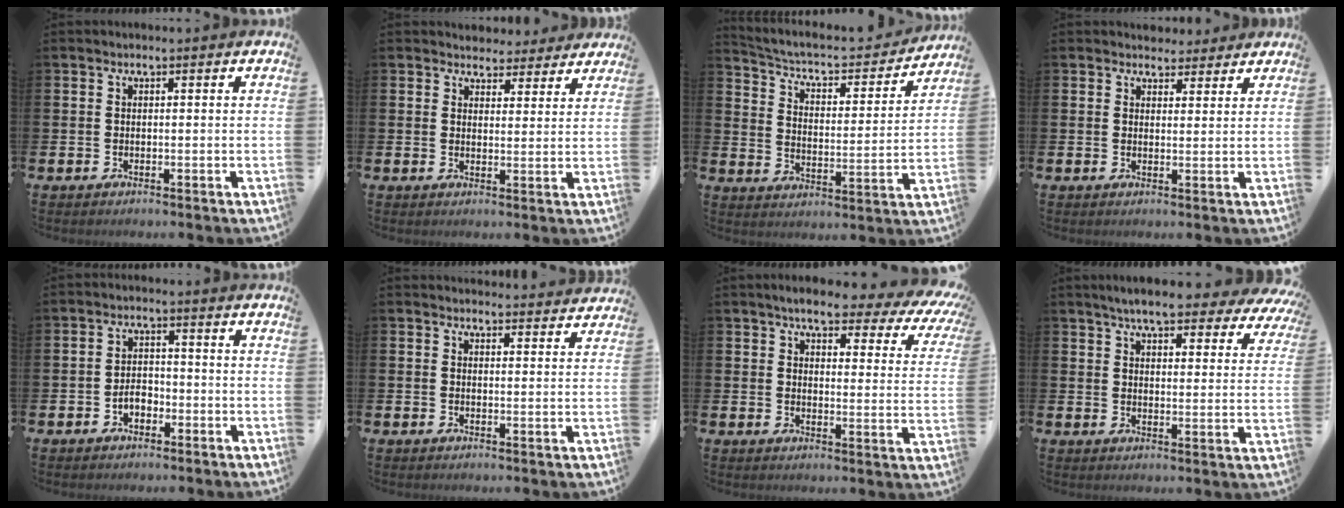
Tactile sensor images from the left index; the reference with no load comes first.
{"total": 4.0, "force": [3.6, 1.6, 0.0], "torque": [-0.006, -0.022, 0.065]}
{"total": 5.2, "force": [4.6, 1.7, 1.9], "torque": [-0.068, -0.036, 0.069]}
{"total": 3.3, "force": [3.0, 1.2, -0.3], "torque": [0.004, -0.012, 0.056]}
{"total": 2.7, "force": [-1.3, 1.8, 1.5], "torque": [-0.021, 0.000, -0.030]}
{"total": 2.8, "force": [2.7, 0.3, -0.2], "torque": [0.006, -0.021, 0.048]}
{"total": 6.0, "force": [5.0, 1.5, 2.9], "torque": [-0.055, -0.038, 0.077]}
{"total": 6.9, "force": [6.2, 1.1, 2.7], "torque": [-0.061, -0.032, 0.106]}